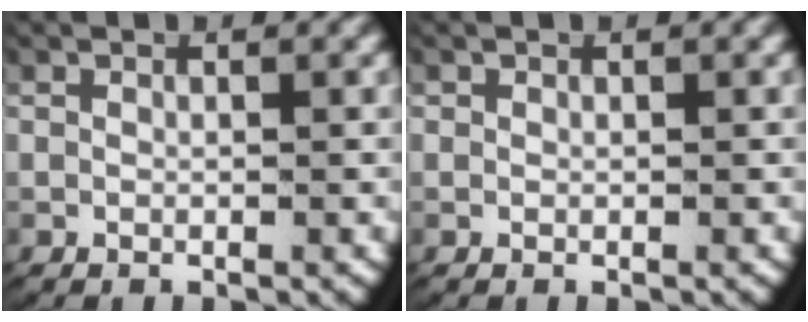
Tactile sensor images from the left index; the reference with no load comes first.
{"total": 0.0}